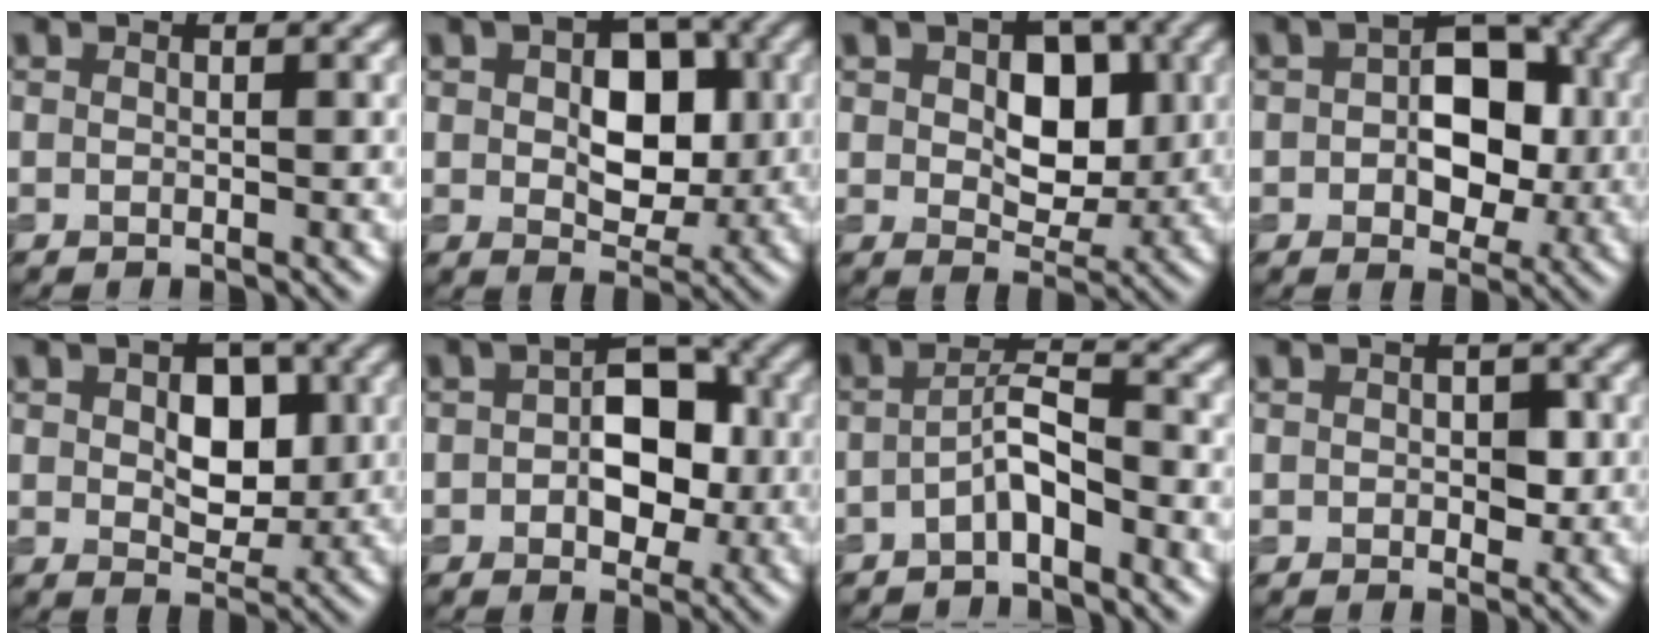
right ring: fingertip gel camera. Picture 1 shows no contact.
{"total": 6.5, "force": [0.8, 4.2, 4.9], "torque": [-0.079, 0.001, 0.018]}
{"total": 6.0, "force": [1.0, 3.9, 4.5], "torque": [-0.073, 0.001, 0.020]}
{"total": 7.0, "force": [0.4, 4.5, 5.3], "torque": [-0.071, 0.008, 0.004]}
{"total": 5.2, "force": [0.9, 3.3, 3.9], "torque": [-0.066, -0.001, 0.021]}
{"total": 6.2, "force": [0.2, 4.0, 4.8], "torque": [-0.063, 0.009, 0.001]}
{"total": 2.7, "force": [-1.2, 0.5, 2.3], "torque": [-0.049, 0.016, -0.026]}
{"total": 1.8, "force": [0.4, 1.1, 1.3], "torque": [-0.021, 0.002, 0.010]}